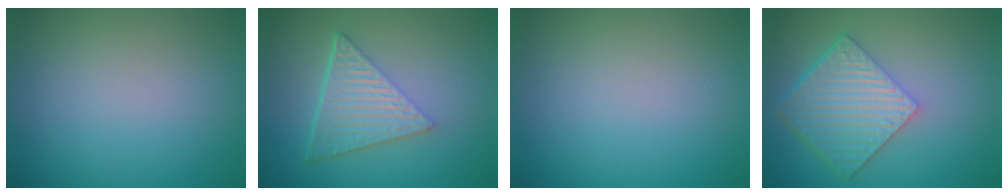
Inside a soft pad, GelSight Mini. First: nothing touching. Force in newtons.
{"total": 6.3, "press": 4.2, "slide": 4.7}
{"total": 0.0}
{"total": 7.0, "press": 4.9, "slide": 5.0}